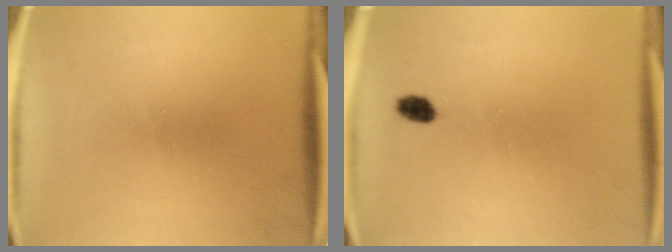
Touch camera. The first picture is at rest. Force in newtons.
{"total": 2.1}